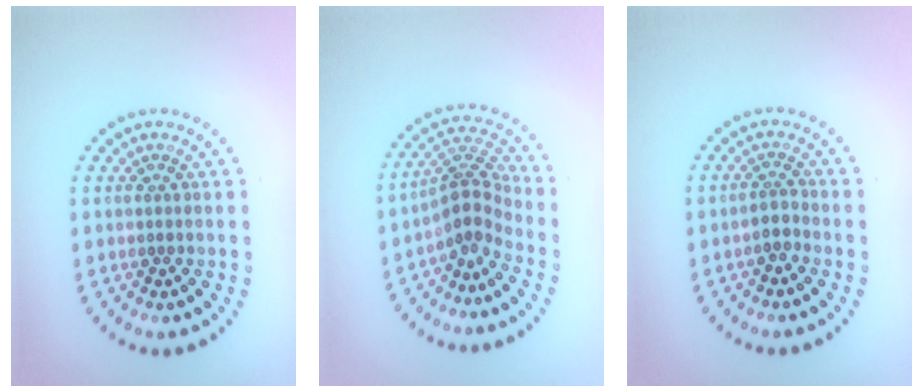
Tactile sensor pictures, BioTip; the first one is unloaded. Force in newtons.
{"total": 3.3, "press": 2.4, "slide": 2.3}
{"total": 1.4, "press": 1.1, "slide": 0.9}